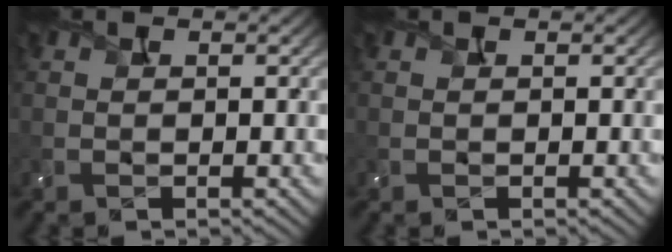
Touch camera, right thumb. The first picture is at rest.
{"total": 0.0}